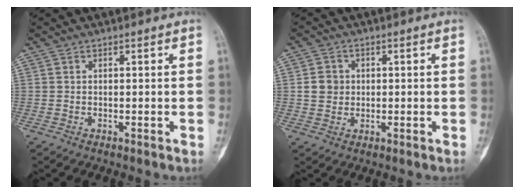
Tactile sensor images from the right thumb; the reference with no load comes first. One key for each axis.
{"total": 4.3, "fx": 0.4, "fy": 4.0, "fz": 1.6, "tx": -0.009, "ty": 0.003, "tz": 0.006}